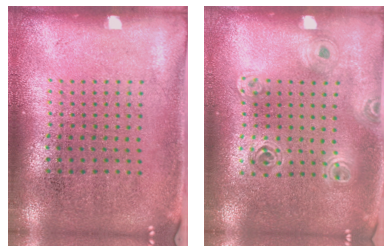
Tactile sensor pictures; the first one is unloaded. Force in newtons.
{"total": 1.4, "press": 1.3, "slide": 0.5}